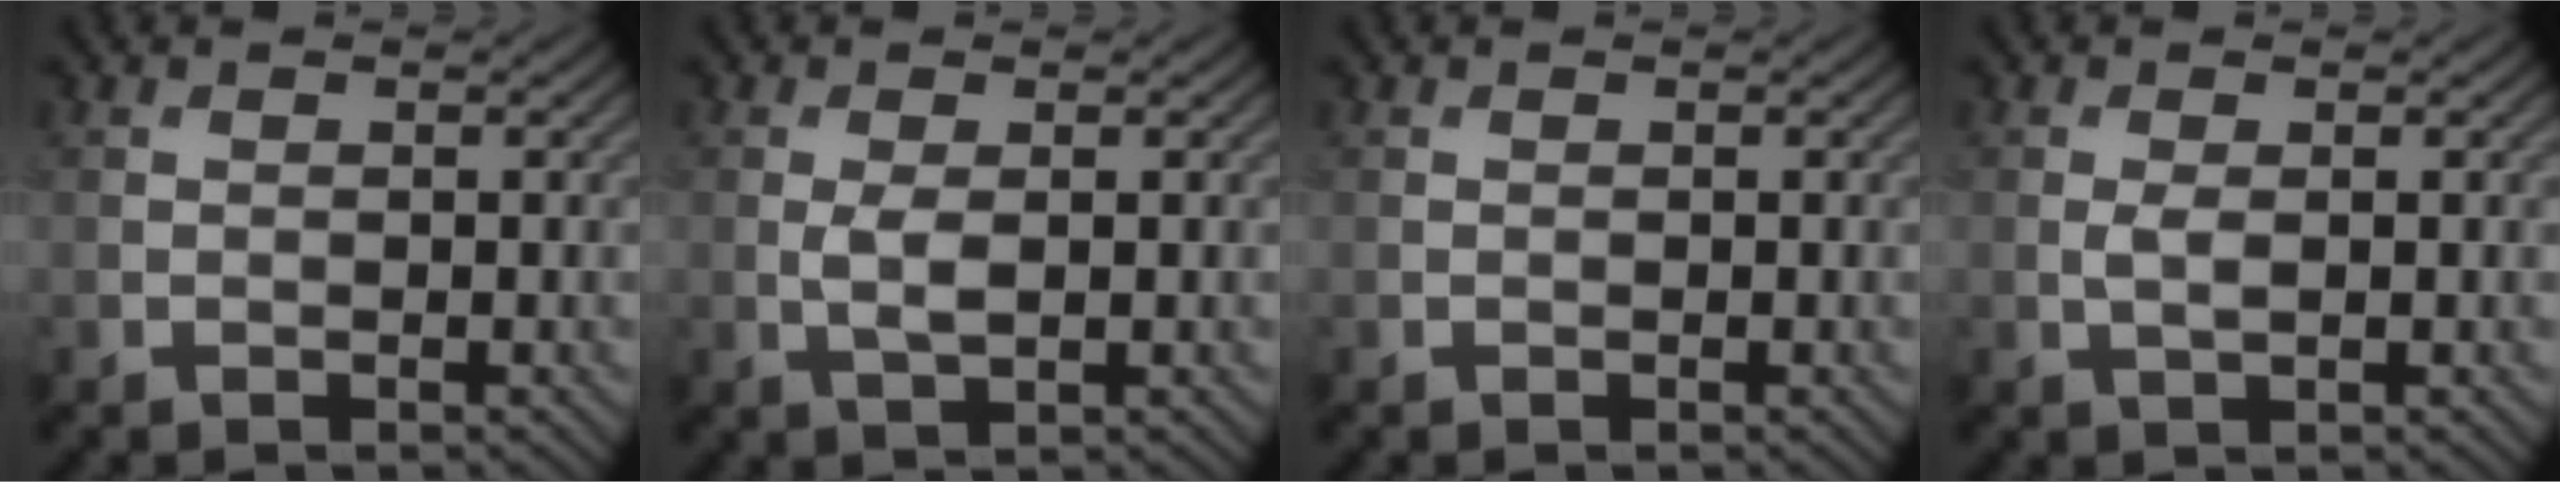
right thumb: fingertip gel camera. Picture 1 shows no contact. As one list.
[{"total": 2.2, "force": [0.1, 0.8, 2.1], "torque": [-0.053, -0.002, 0.004]}, {"total": 0.0}, {"total": 1.4, "force": [0.1, 0.5, 1.3], "torque": [-0.034, -0.001, 0.002]}]